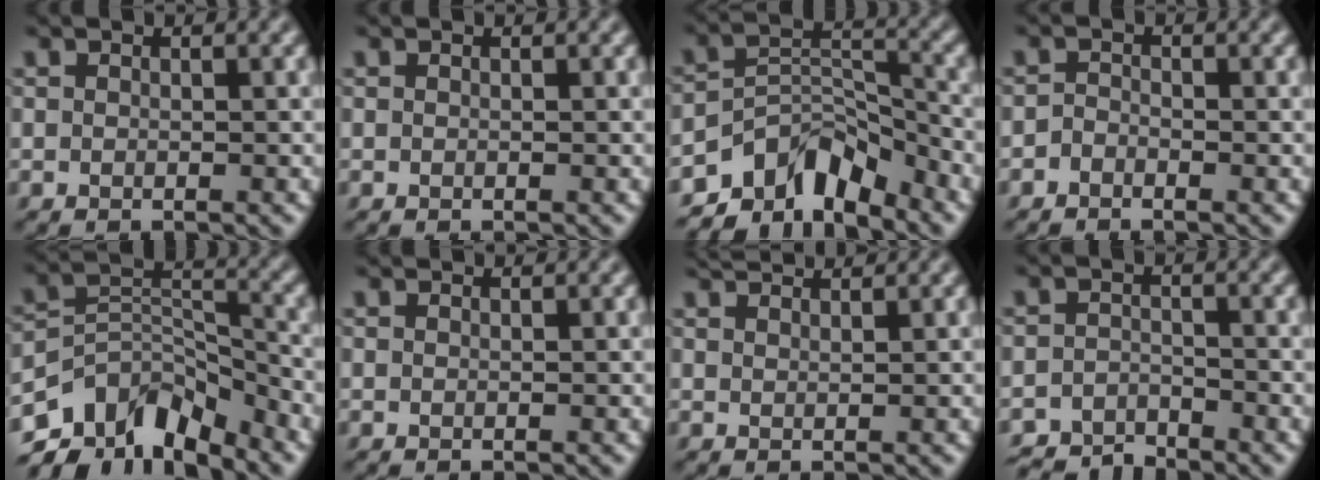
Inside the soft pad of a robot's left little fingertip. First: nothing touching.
{"total": 0.0}
{"total": 6.3, "force": [-5.4, 2.5, 2.2], "torque": [-0.022, 0.001, -0.106]}
{"total": 1.1, "force": [-1.0, 0.5, 0.2], "torque": [-0.001, 0.004, -0.025]}
{"total": 8.5, "force": [-6.8, 3.7, 3.6], "torque": [-0.049, -0.006, -0.131]}
{"total": 0.7, "force": [0.7, -0.1, 0.0], "torque": [-0.007, 0.004, 0.014]}
{"total": 2.2, "force": [2.1, -0.2, 0.5], "torque": [-0.014, 0.009, 0.037]}
{"total": 4.2, "force": [-4.1, 1.1, 0.3], "torque": [0.005, -0.005, -0.074]}